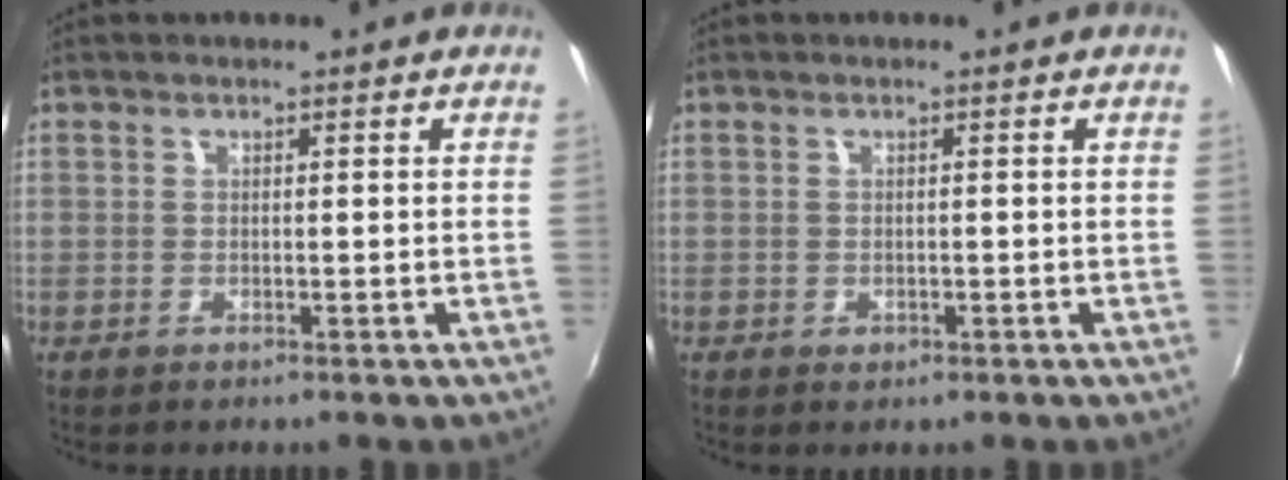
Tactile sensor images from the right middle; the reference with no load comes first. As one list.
[{"total": 0.8, "force": [-0.3, 0.7, 0.3], "torque": [-0.002, -0.003, -0.006]}]